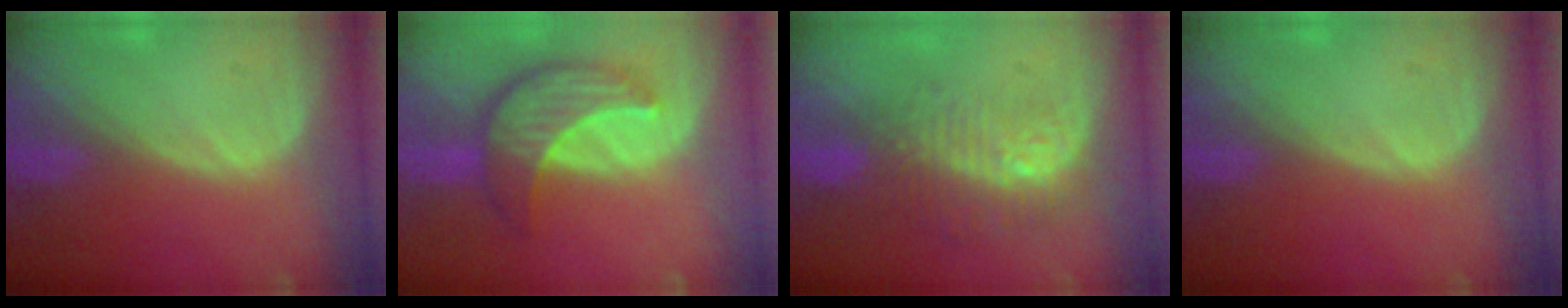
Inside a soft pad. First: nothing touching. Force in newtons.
{"total": 7.8, "press": 7.5, "slide": 2.3}
{"total": 9.7, "press": 8.3, "slide": 5.1}
{"total": 0.0}